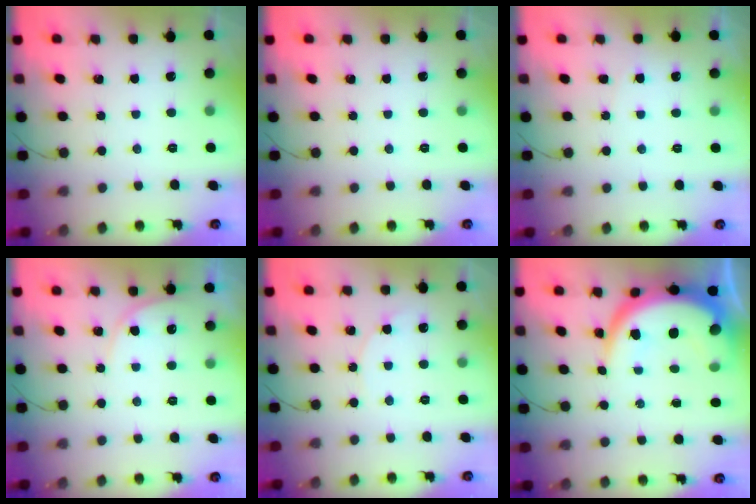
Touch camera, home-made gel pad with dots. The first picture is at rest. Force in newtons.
{"total": 0.0}
{"total": 4.2, "press": 4.2, "slide": 0.3}
{"total": 4.8, "press": 4.7, "slide": 0.4}
{"total": 4.5, "press": 4.5, "slide": 0.5}
{"total": 13.2, "press": 13.2, "slide": 1.2}